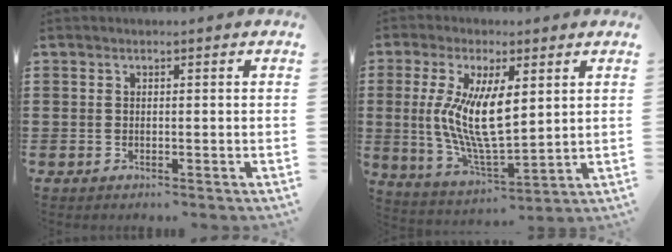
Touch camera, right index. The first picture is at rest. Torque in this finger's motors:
{"motor_torque": [2.14, 0.00, 0.55, 0.21]}